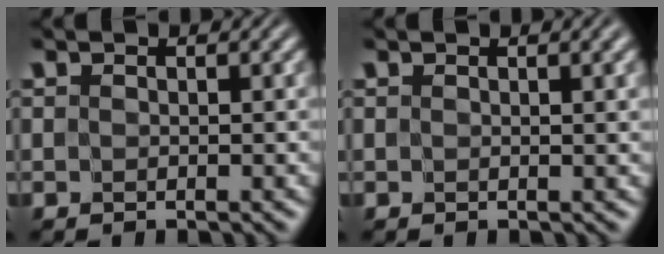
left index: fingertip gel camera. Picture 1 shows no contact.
{"total": 1.3, "force": [0.5, 0.2, 1.2], "torque": [-0.014, 0.002, 0.007]}